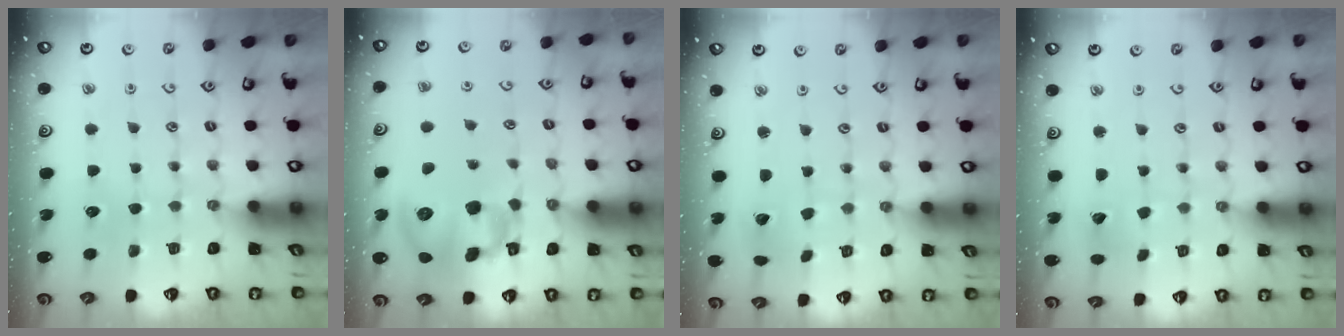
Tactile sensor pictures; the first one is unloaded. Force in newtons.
{"total": 15.0, "press": 14.8, "slide": 2.4}
{"total": 2.2, "press": 2.2, "slide": 0.2}
{"total": 3.4, "press": 3.4, "slide": 0.2}